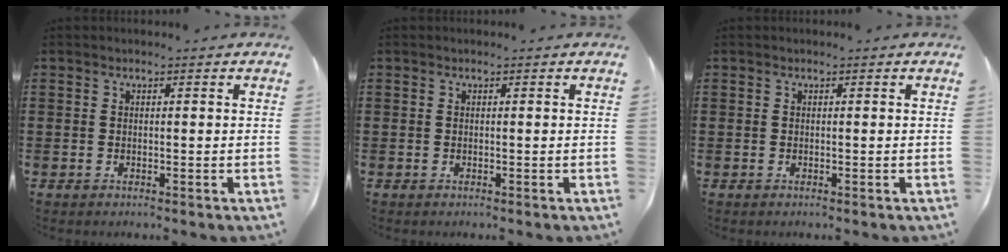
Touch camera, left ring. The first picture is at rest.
{"total": 0.0}
{"total": 0.0}